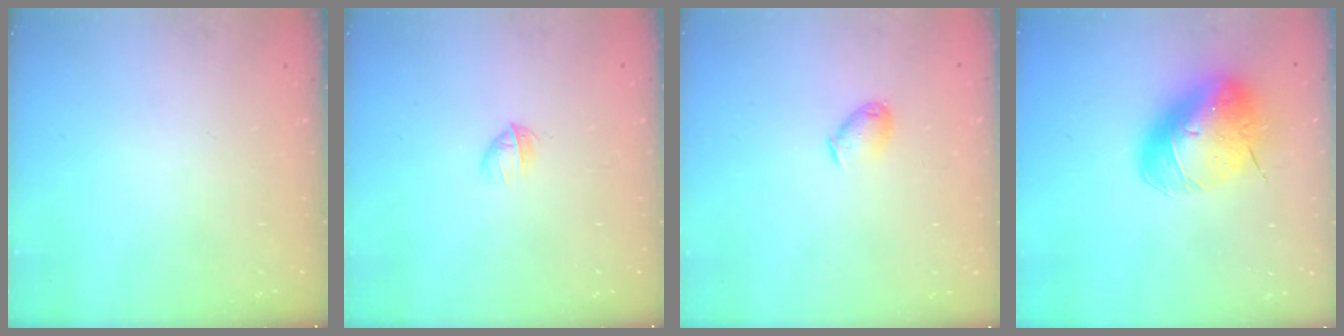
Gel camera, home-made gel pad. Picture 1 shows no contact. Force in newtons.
{"total": 3.1, "press": 2.9, "slide": 0.8}
{"total": 6.3, "press": 6.2, "slide": 0.7}
{"total": 12.7, "press": 12.5, "slide": 2.4}